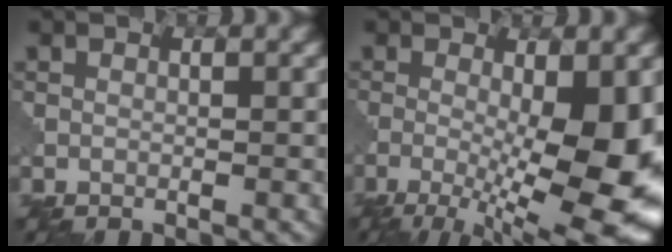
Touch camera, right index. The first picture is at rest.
{"total": 12.4, "force": [-2.3, 3.6, 11.7], "torque": [-0.185, -0.019, -0.033]}